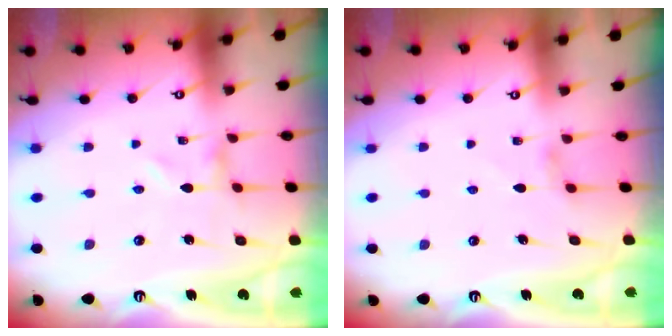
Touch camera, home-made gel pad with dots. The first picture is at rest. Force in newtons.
{"total": 3.1, "press": 3.1, "slide": 0.4}